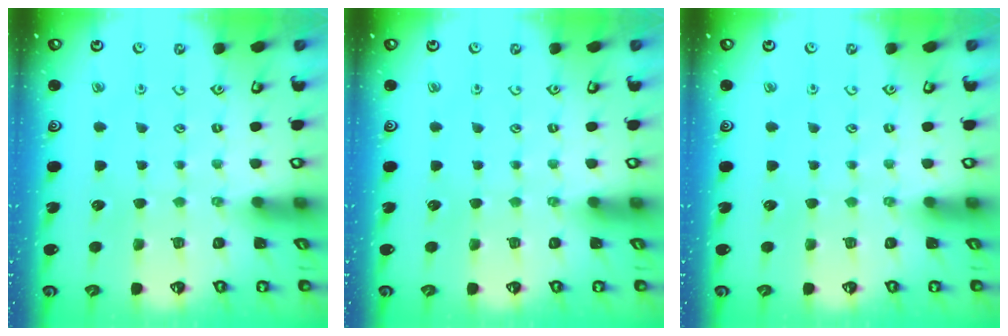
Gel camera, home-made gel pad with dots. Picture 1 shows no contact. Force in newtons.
{"total": 0.0}
{"total": 0.0}